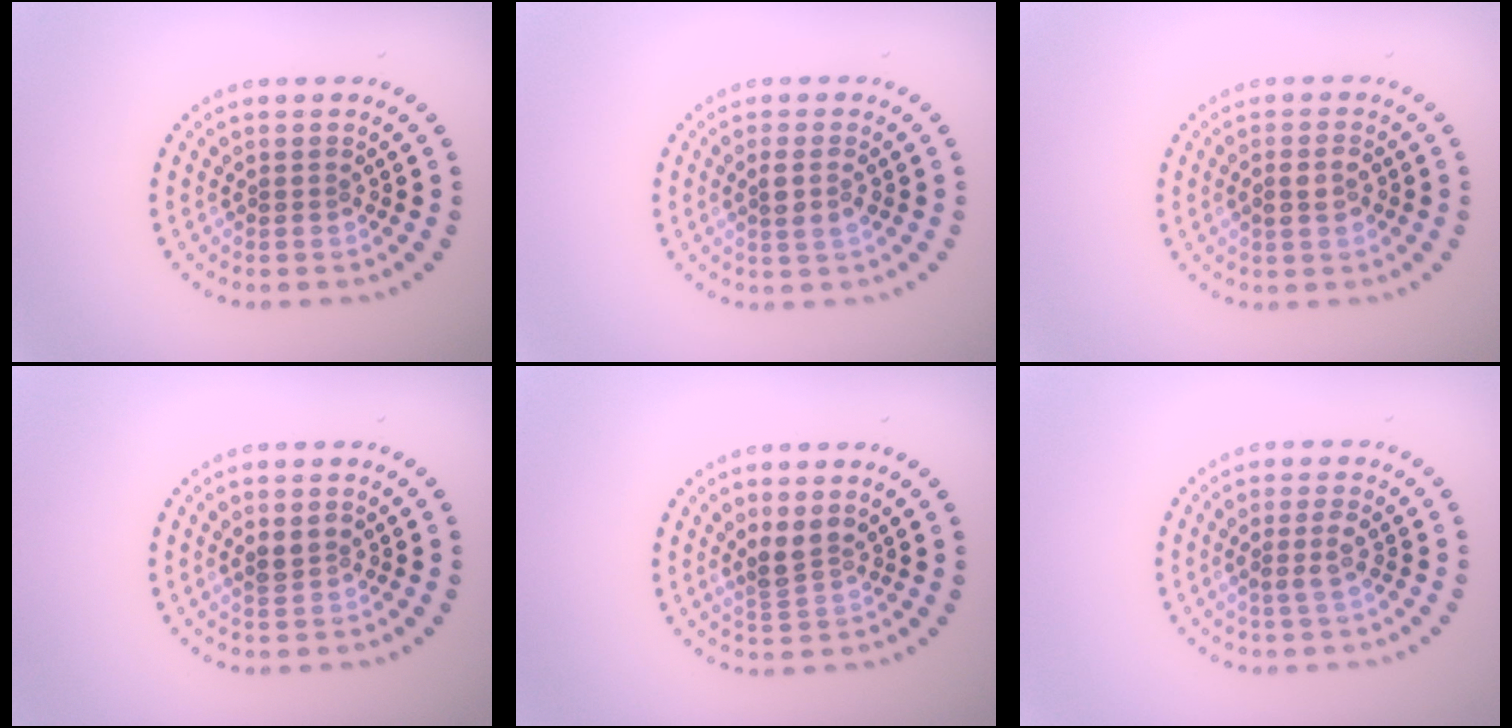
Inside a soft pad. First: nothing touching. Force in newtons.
{"total": 1.8, "press": 1.6, "slide": 0.9}
{"total": 1.9, "press": 1.9, "slide": 0.5}
{"total": 1.5, "press": 1.4, "slide": 0.5}
{"total": 2.3, "press": 1.8, "slide": 1.4}
{"total": 1.4, "press": 1.2, "slide": 0.7}